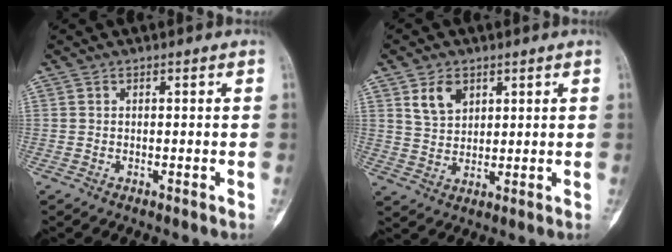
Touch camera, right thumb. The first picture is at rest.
{"total": 5.9, "force": [3.2, 3.9, 3.2], "torque": [-0.038, -0.018, 0.064]}